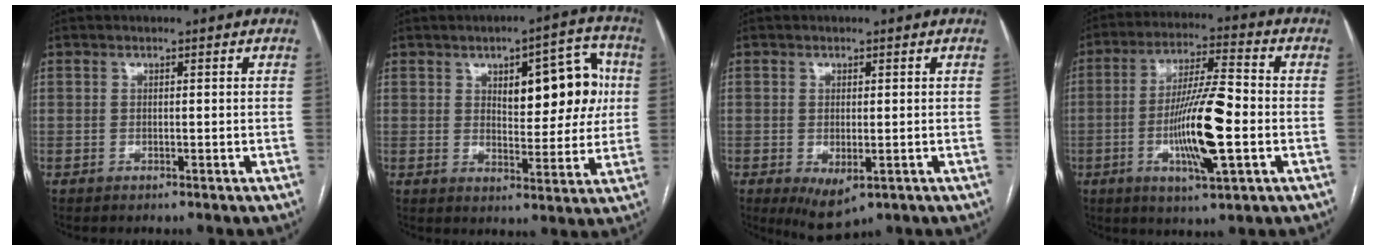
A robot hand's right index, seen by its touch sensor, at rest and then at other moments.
{"total": 11.6, "force": [2.8, 4.5, 10.3], "torque": [-0.127, 0.027, 0.044]}
{"total": 5.3, "force": [-1.9, 2.4, 4.3], "torque": [-0.070, -0.016, -0.015]}
{"total": 13.4, "force": [-2.9, 1.5, 13.0], "torque": [-0.241, -0.006, -0.053]}